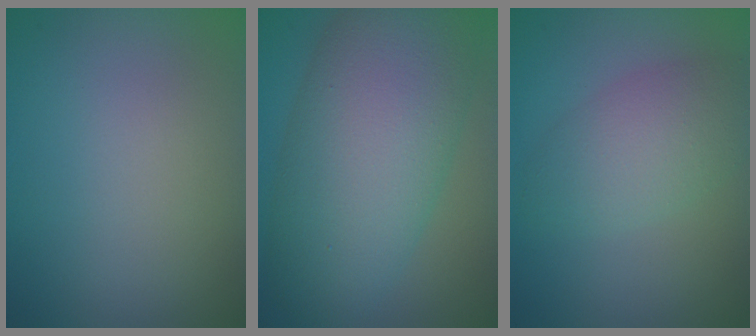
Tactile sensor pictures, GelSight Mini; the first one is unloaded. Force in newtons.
{"total": 11.4, "press": 11.4, "slide": 0.5}
{"total": 4.0, "press": 4.0, "slide": 0.2}